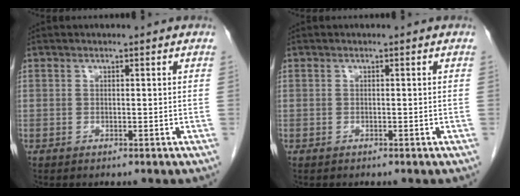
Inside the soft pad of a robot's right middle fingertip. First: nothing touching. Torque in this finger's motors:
{"motor_torque": [0.31, -0.10, 0.08, 0.01]}